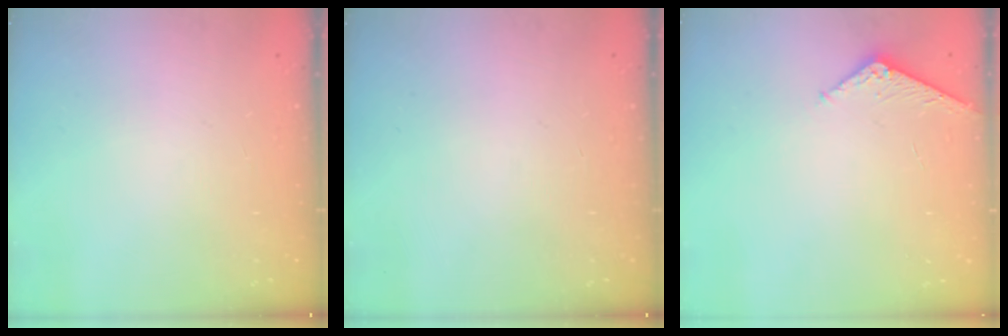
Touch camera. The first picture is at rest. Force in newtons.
{"total": 0.0}
{"total": 4.5, "press": 4.5, "slide": 0.5}